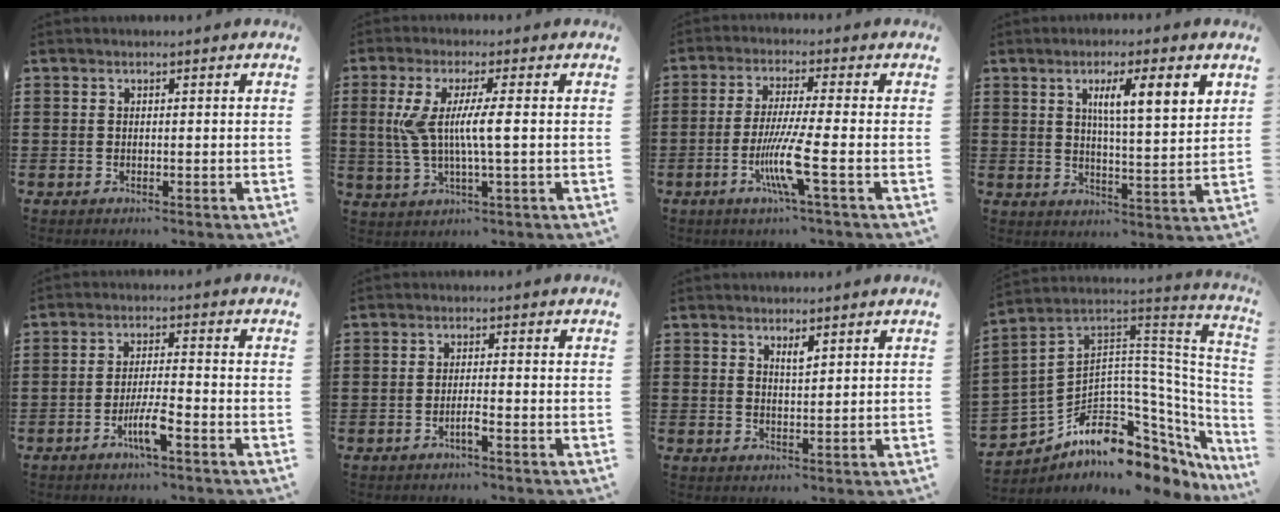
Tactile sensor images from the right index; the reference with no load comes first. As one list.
[{"total": 6.9, "force": [0.3, 0.4, 6.9], "torque": [-0.151, -0.014, -0.005]}, {"total": 8.2, "force": [-2.8, 0.0, 7.6], "torque": [-0.162, -0.023, -0.059]}, {"total": 6.9, "force": [2.8, 1.0, 6.2], "torque": [-0.109, -0.004, 0.041]}, {"total": 4.9, "force": [-2.6, 0.5, 4.1], "torque": [-0.089, -0.010, -0.051]}, {"total": 2.0, "force": [-1.2, 0.1, 1.6], "torque": [-0.029, -0.001, -0.021]}, {"total": 2.1, "force": [1.5, 0.5, 1.4], "torque": [-0.020, 0.000, 0.023]}, {"total": 7.0, "force": [-4.4, 4.0, 3.7], "torque": [-0.093, -0.034, -0.089]}]